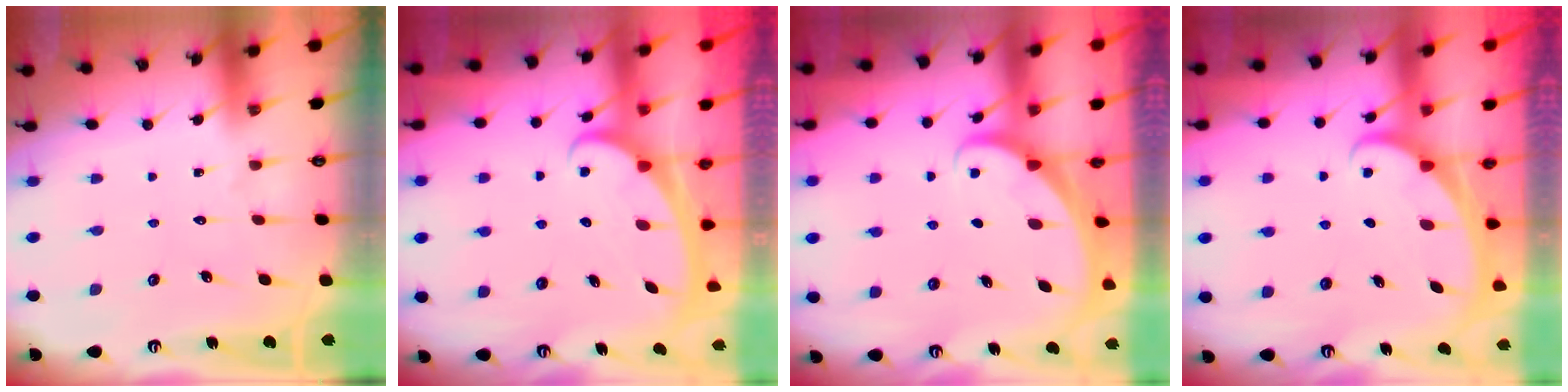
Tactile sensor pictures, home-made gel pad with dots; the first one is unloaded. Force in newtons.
{"total": 2.3, "press": 2.3, "slide": 0.3}
{"total": 1.6, "press": 1.6, "slide": 0.1}
{"total": 1.6, "press": 1.6, "slide": 0.1}